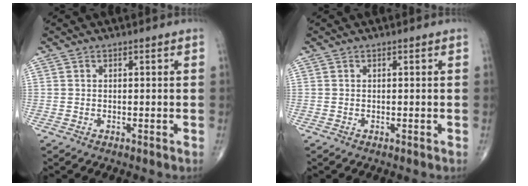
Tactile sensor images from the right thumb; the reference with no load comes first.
{"total": 0.0}